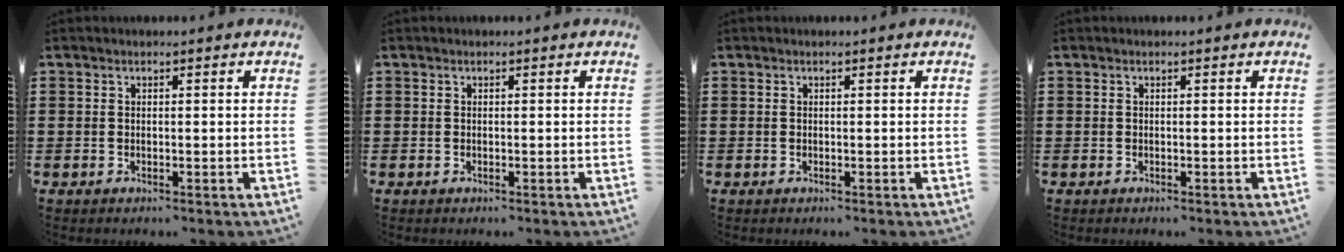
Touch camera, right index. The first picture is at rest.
{"total": 0.0}
{"total": 0.0}
{"total": 0.0}